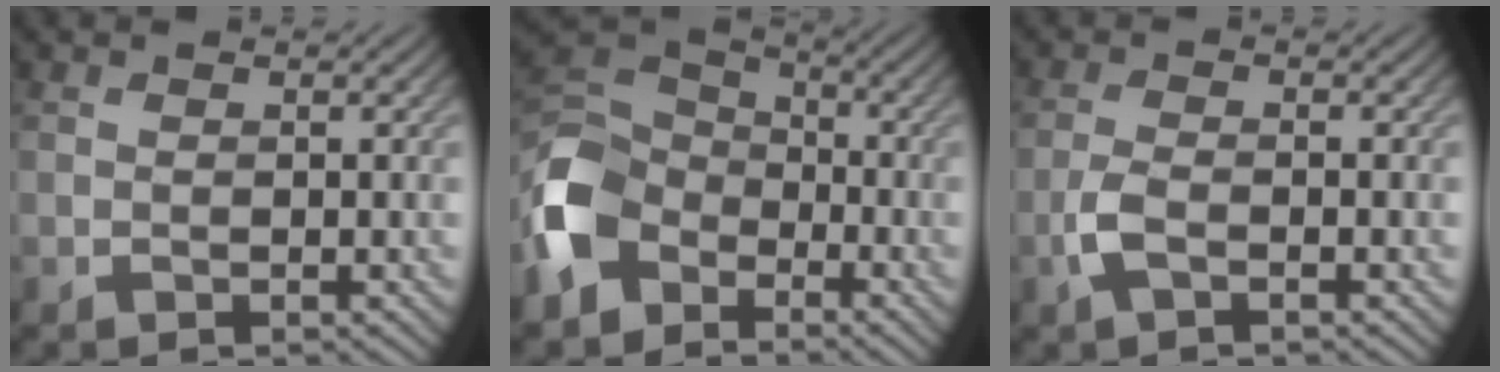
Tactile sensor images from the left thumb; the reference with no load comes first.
{"total": 10.1, "force": [-5.0, 7.0, 5.3], "torque": [-0.141, -0.010, -0.127]}
{"total": 2.8, "force": [-1.3, 1.0, 2.3], "torque": [-0.062, 0.002, -0.035]}